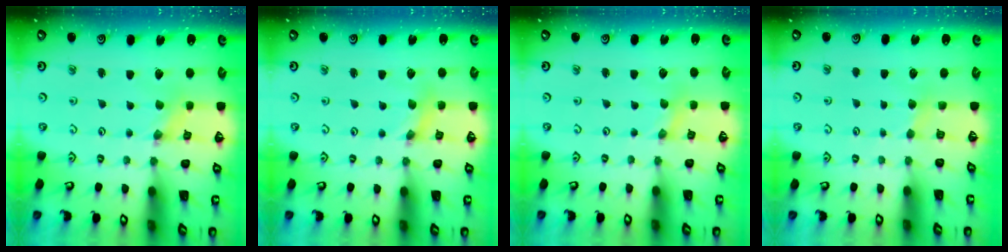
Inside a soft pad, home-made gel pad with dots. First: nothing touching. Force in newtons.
{"total": 2.1, "press": 2.1, "slide": 0.3}
{"total": 0.6, "press": 0.5, "slide": 0.1}
{"total": 3.2, "press": 3.2, "slide": 0.5}